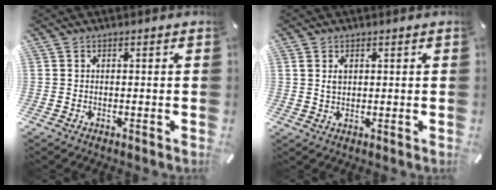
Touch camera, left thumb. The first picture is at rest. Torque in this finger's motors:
{"motor_torque": [0.16, 0.40, -0.03, -0.03, 0.00]}